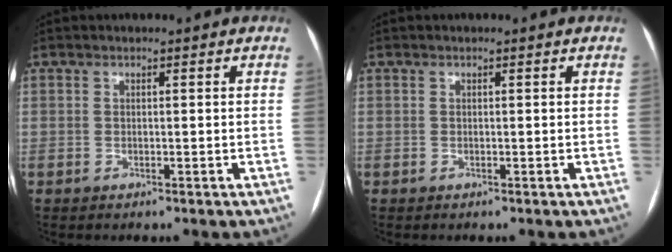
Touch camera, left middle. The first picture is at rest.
{"total": 0.0}